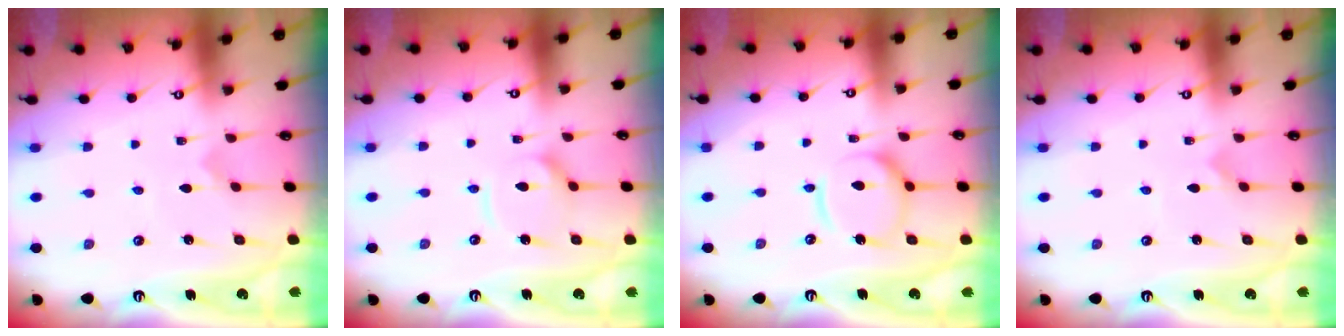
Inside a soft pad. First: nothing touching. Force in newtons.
{"total": 8.2, "press": 8.2, "slide": 0.8}
{"total": 11.6, "press": 11.6, "slide": 1.3}
{"total": 0.0}